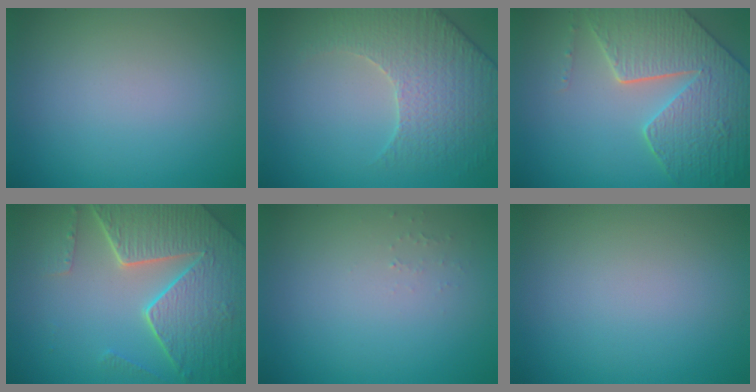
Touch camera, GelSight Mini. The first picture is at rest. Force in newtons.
{"total": 4.4, "press": 4.2, "slide": 1.2}
{"total": 8.0, "press": 6.1, "slide": 5.3}
{"total": 8.1, "press": 5.8, "slide": 5.6}
{"total": 0.5, "press": 0.5, "slide": 0.1}
{"total": 0.0}